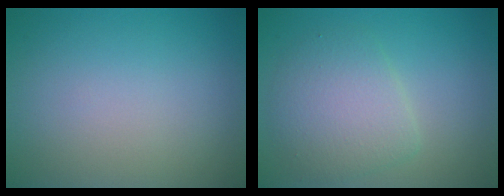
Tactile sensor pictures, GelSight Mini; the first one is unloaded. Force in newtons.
{"total": 4.2, "press": 4.2, "slide": 0.2}